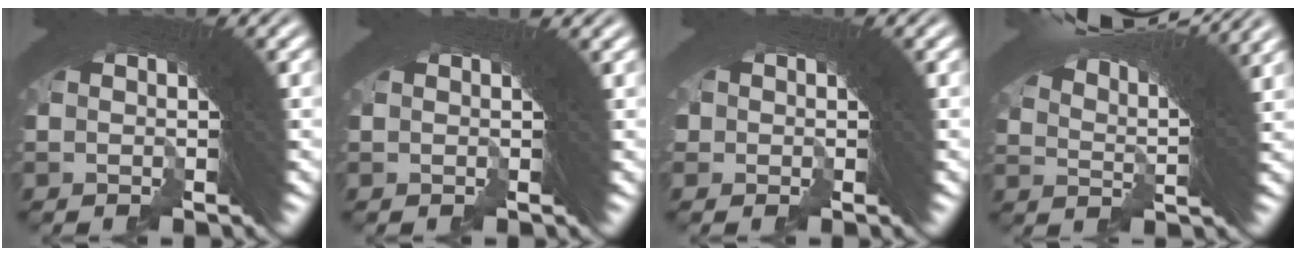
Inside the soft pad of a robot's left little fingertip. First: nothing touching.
{"total": 1.1, "force": [0.8, -0.5, 0.3], "torque": [-0.004, 0.004, 0.014]}
{"total": 1.4, "force": [-0.9, 1.0, -0.1], "torque": [0.011, 0.001, -0.015]}
{"total": 10.5, "force": [7.7, 2.3, 6.9], "torque": [-0.101, 0.033, 0.110]}